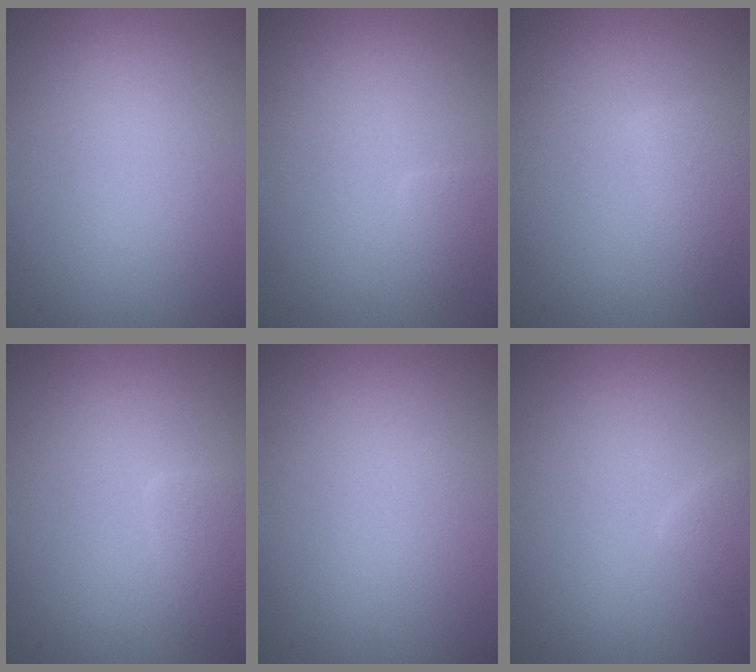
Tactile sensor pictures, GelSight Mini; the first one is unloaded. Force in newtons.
{"total": 1.0, "press": 1.0, "slide": 0.0}
{"total": 1.9, "press": 1.9, "slide": 0.0}
{"total": 1.7, "press": 1.7, "slide": 0.1}
{"total": 0.0}
{"total": 1.3, "press": 1.3, "slide": 0.0}